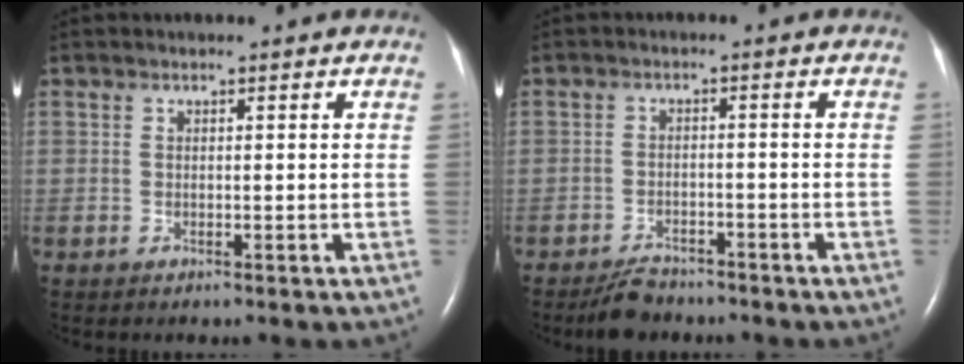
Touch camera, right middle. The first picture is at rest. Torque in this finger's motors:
{"motor_torque": [0.40, -0.44, 0.01, 0.00]}